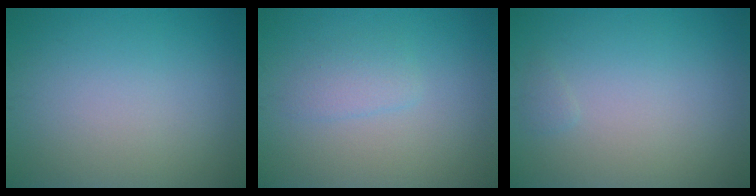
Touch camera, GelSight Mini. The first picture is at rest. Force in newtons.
{"total": 1.6, "press": 1.6, "slide": 0.1}
{"total": 0.5, "press": 0.5, "slide": 0.1}